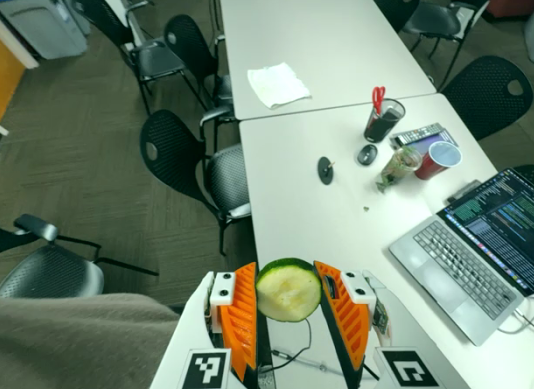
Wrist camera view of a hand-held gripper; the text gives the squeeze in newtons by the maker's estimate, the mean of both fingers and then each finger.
{"total": 8.6, "left": 8.7, "right": 8.4}